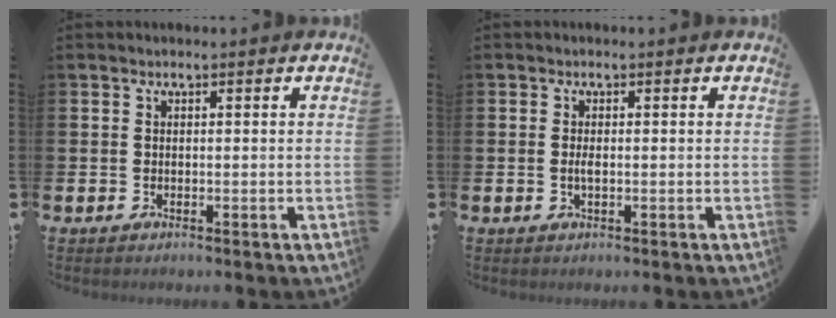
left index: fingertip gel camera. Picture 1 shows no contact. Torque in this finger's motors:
{"motor_torque": [0.35, -0.04, 0.00, 0.05]}